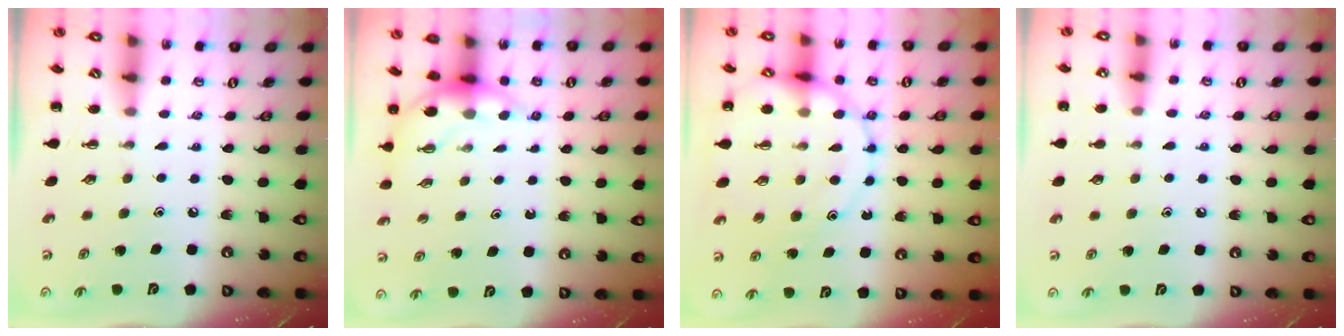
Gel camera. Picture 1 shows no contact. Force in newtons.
{"total": 4.6, "press": 4.6, "slide": 0.4}
{"total": 15.2, "press": 15.1, "slide": 2.0}
{"total": 6.6, "press": 6.3, "slide": 1.9}